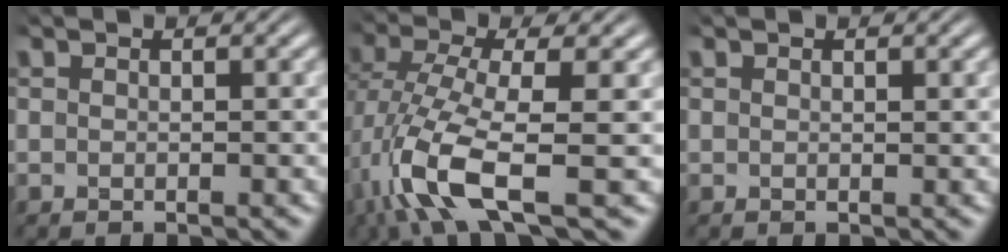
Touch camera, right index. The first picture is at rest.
{"total": 7.9, "force": [-1.8, 3.5, 6.9], "torque": [-0.150, -0.046, -0.008]}
{"total": 0.6, "force": [0.5, -0.3, 0.0], "torque": [0.000, -0.003, 0.011]}